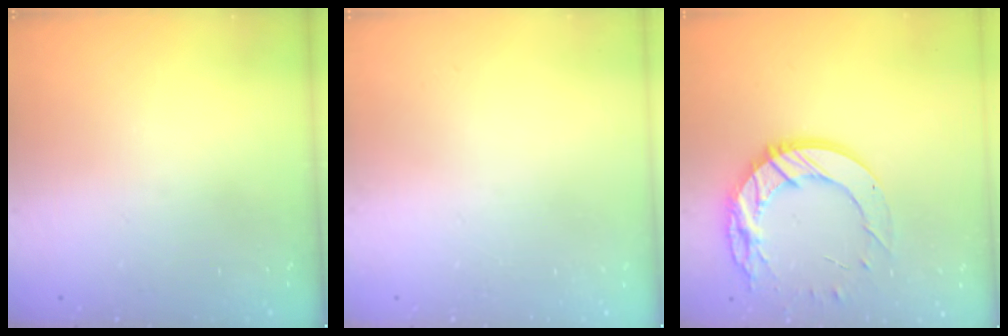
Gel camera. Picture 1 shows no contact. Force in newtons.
{"total": 0.0}
{"total": 16.8, "press": 16.8, "slide": 1.2}